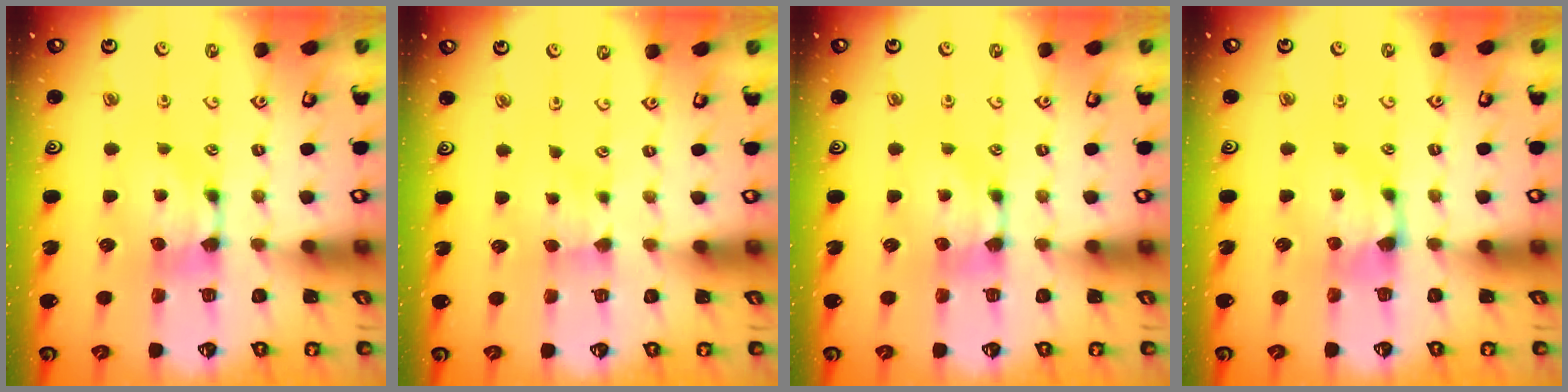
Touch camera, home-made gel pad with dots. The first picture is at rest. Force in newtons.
{"total": 2.5, "press": 2.5, "slide": 0.4}
{"total": 0.0}
{"total": 0.9, "press": 0.2, "slide": 0.9}